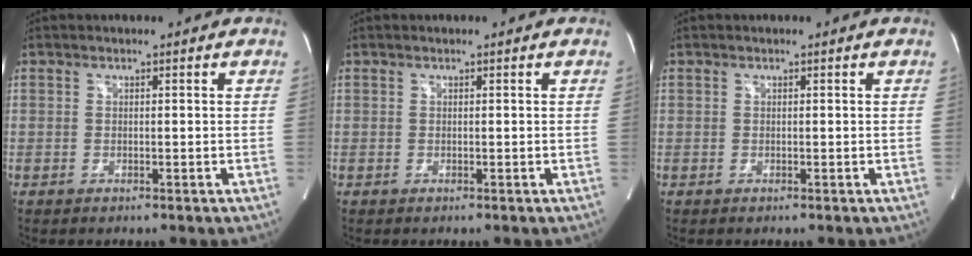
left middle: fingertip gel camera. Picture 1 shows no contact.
{"total": 0.0}
{"total": 0.0}